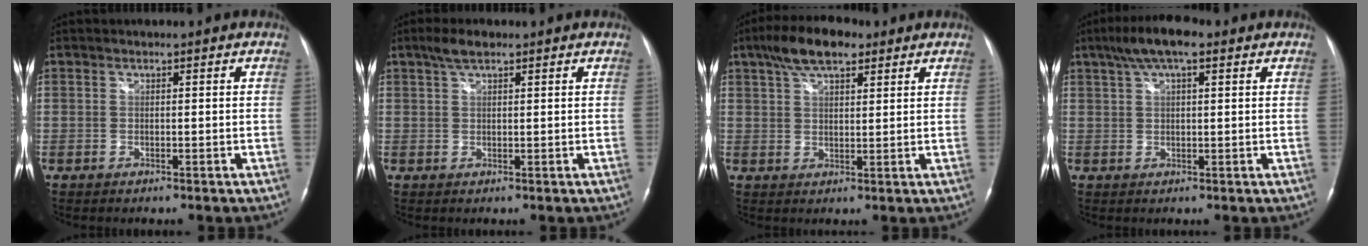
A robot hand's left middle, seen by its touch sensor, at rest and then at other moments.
{"total": 3.0, "force": [2.1, 1.0, 2.0], "torque": [-0.044, 0.012, 0.040]}
{"total": 8.5, "force": [5.5, 3.3, 5.7], "torque": [-0.107, 0.023, 0.095]}
{"total": 7.3, "force": [4.4, 1.9, 5.5], "torque": [-0.108, 0.025, 0.072]}